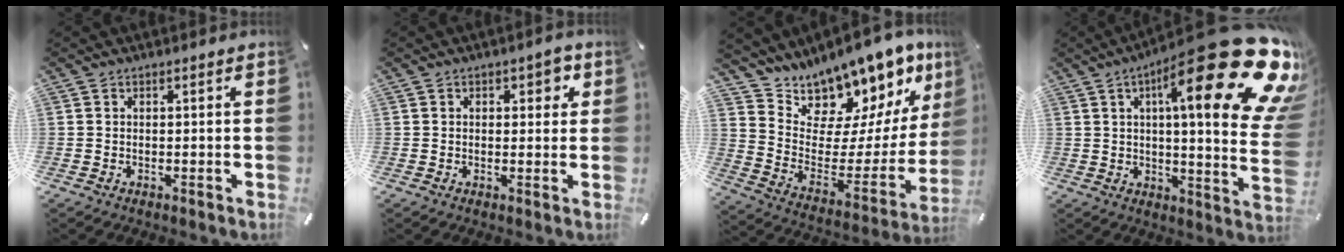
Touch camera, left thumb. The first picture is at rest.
{"total": 2.7, "force": [0.8, 1.7, 1.9], "torque": [-0.015, 0.000, 0.006]}
{"total": 12.0, "force": [11.3, 3.8, -0.9], "torque": [0.003, -0.141, 0.192]}
{"total": 32.1, "force": [15.5, 8.1, 27.0], "torque": [-0.381, -0.111, 0.248]}